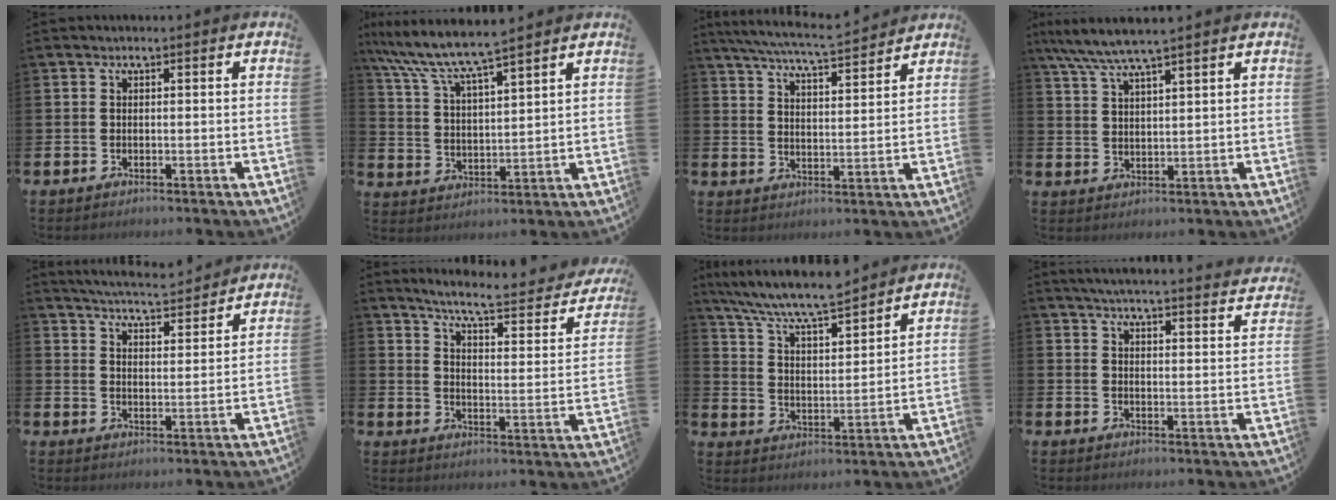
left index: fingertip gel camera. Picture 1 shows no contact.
{"total": 7.6, "force": [7.0, 0.2, 3.0], "torque": [-0.088, -0.039, 0.121]}
{"total": 6.5, "force": [6.3, 0.0, 1.8], "torque": [-0.059, -0.041, 0.111]}
{"total": 5.4, "force": [4.9, 0.0, 2.4], "torque": [-0.065, -0.017, 0.087]}
{"total": 5.7, "force": [5.6, 0.3, 1.0], "torque": [-0.032, -0.037, 0.097]}
{"total": 6.3, "force": [5.7, 0.4, 2.7], "torque": [-0.072, -0.045, 0.088]}
{"total": 8.3, "force": [7.9, 0.6, 2.6], "torque": [-0.084, -0.052, 0.140]}
{"total": 5.0, "force": [4.9, -0.2, 1.0], "torque": [-0.031, -0.037, 0.085]}